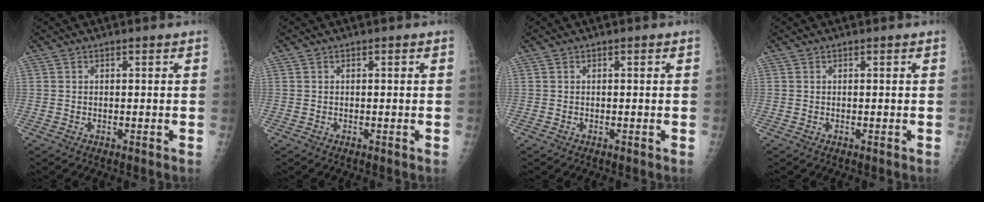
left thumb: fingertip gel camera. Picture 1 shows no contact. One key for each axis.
{"total": 0.0}
{"total": 0.0}
{"total": 0.0}